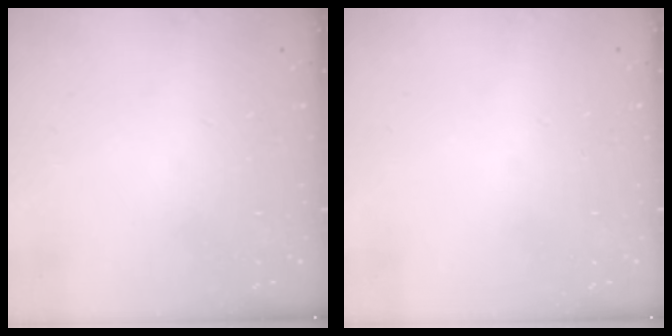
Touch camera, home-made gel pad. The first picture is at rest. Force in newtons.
{"total": 0.8, "press": 0.5, "slide": 0.6}